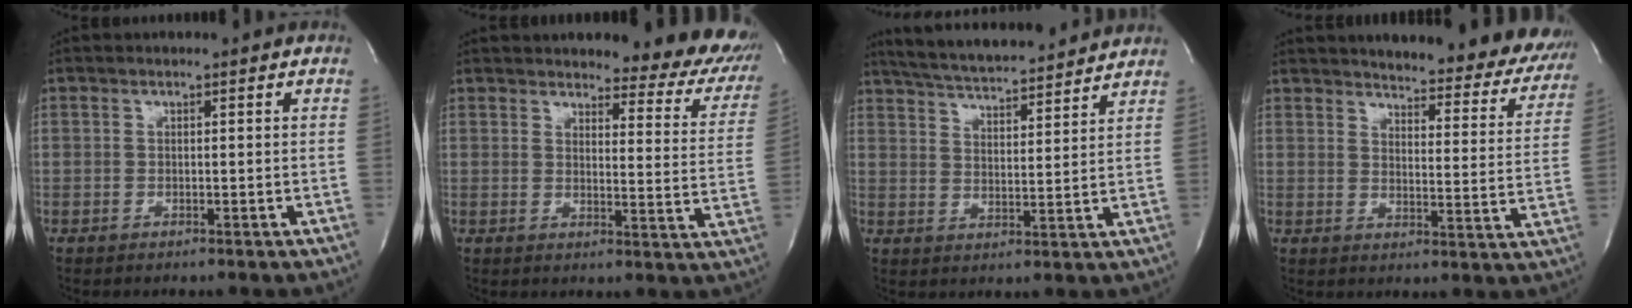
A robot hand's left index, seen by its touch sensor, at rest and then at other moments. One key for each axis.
{"total": 15.0, "fx": 13.5, "fy": 3.8, "fz": 5.4, "tx": -0.029, "ty": -0.058, "tz": 0.129}
{"total": 16.5, "fx": 15.2, "fy": 2.2, "fz": 6.2, "tx": -0.110, "ty": 0.026, "tz": 0.229}
{"total": 24.0, "fx": 22.0, "fy": 5.4, "fz": 7.8, "tx": -0.096, "ty": -0.077, "tz": 0.245}